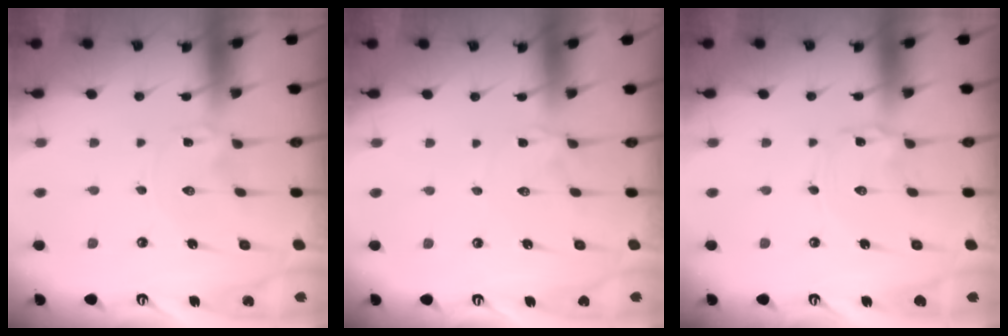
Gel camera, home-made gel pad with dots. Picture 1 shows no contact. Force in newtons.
{"total": 1.8, "press": 1.8, "slide": 0.3}
{"total": 1.3, "press": 1.3, "slide": 0.1}